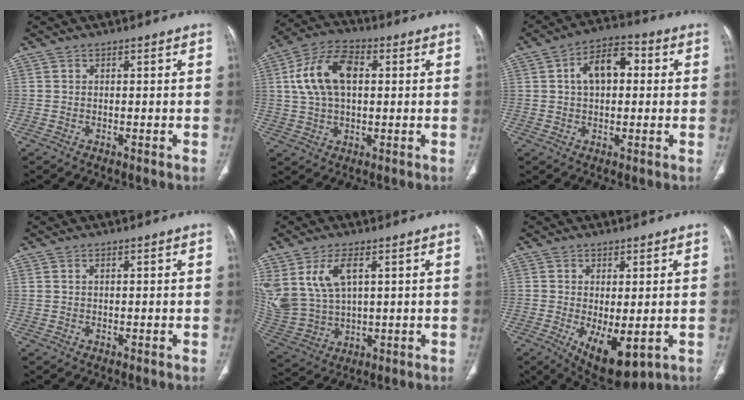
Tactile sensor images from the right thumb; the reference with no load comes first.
{"total": 12.8, "force": [2.5, 7.6, 10.1], "torque": [-0.191, 0.020, 0.042]}
{"total": 9.5, "force": [1.8, 5.7, 7.3], "torque": [-0.109, 0.024, 0.023]}
{"total": 0.6, "force": [0.4, 0.3, 0.4], "torque": [-0.010, 0.005, 0.010]}
{"total": 12.9, "force": [5.0, 7.2, 9.4], "torque": [-0.207, -0.015, 0.120]}
{"total": 9.3, "force": [-2.1, 4.2, 8.1], "torque": [-0.118, -0.019, -0.014]}